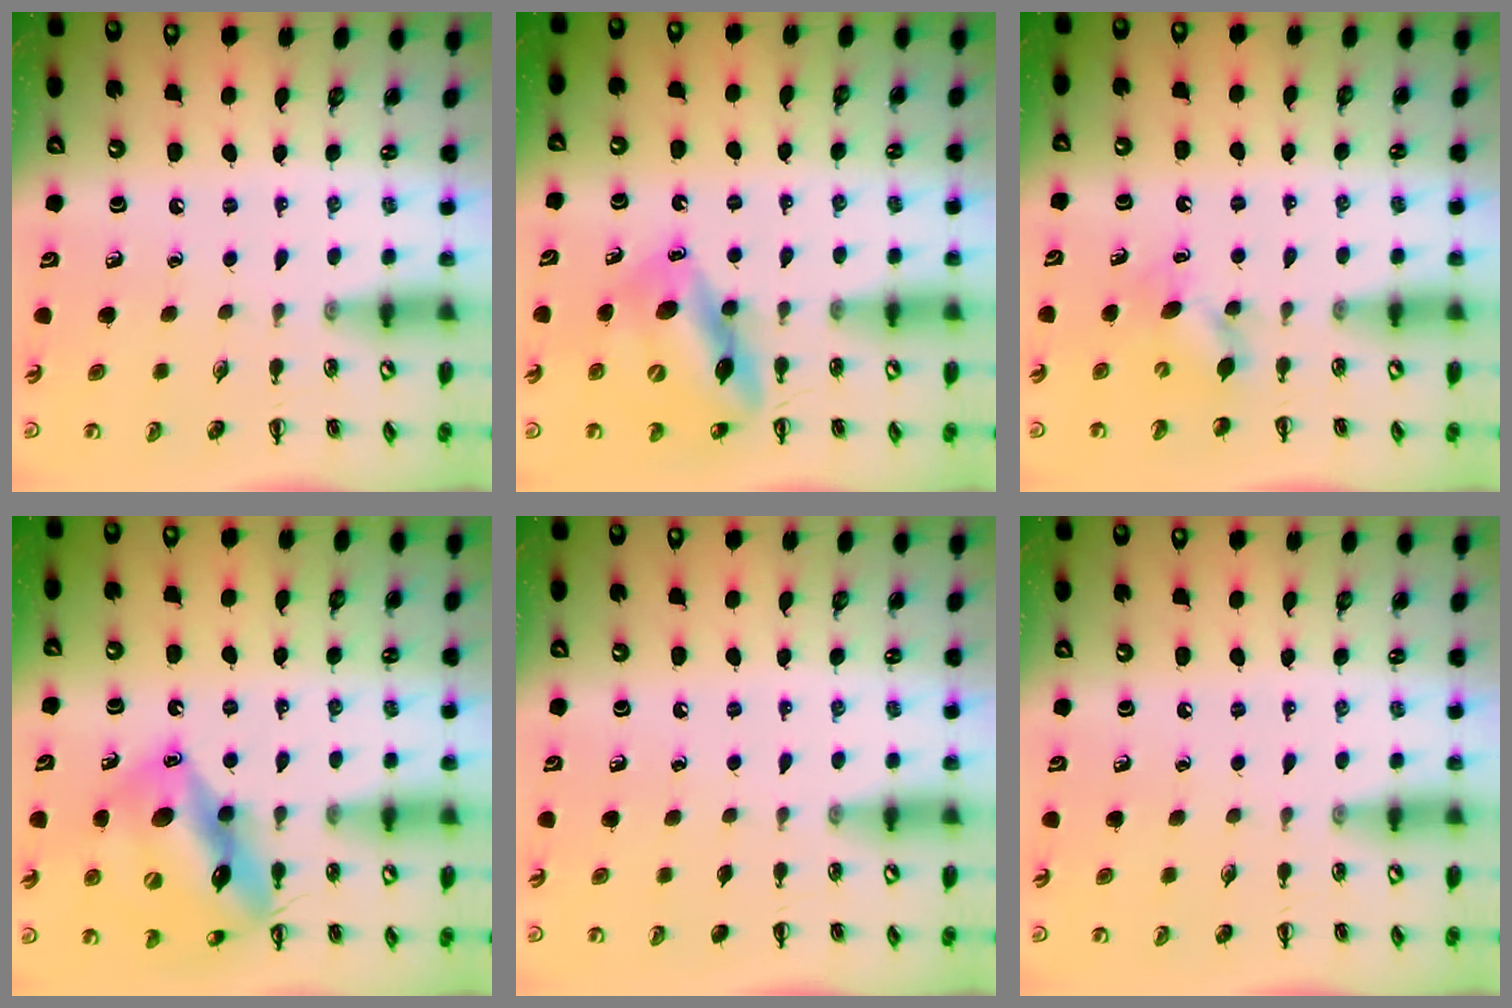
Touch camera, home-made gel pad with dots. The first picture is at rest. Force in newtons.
{"total": 12.7, "press": 12.2, "slide": 3.4}
{"total": 4.2, "press": 4.1, "slide": 0.9}
{"total": 16.9, "press": 16.7, "slide": 3.0}
{"total": 0.0}
{"total": 0.0}